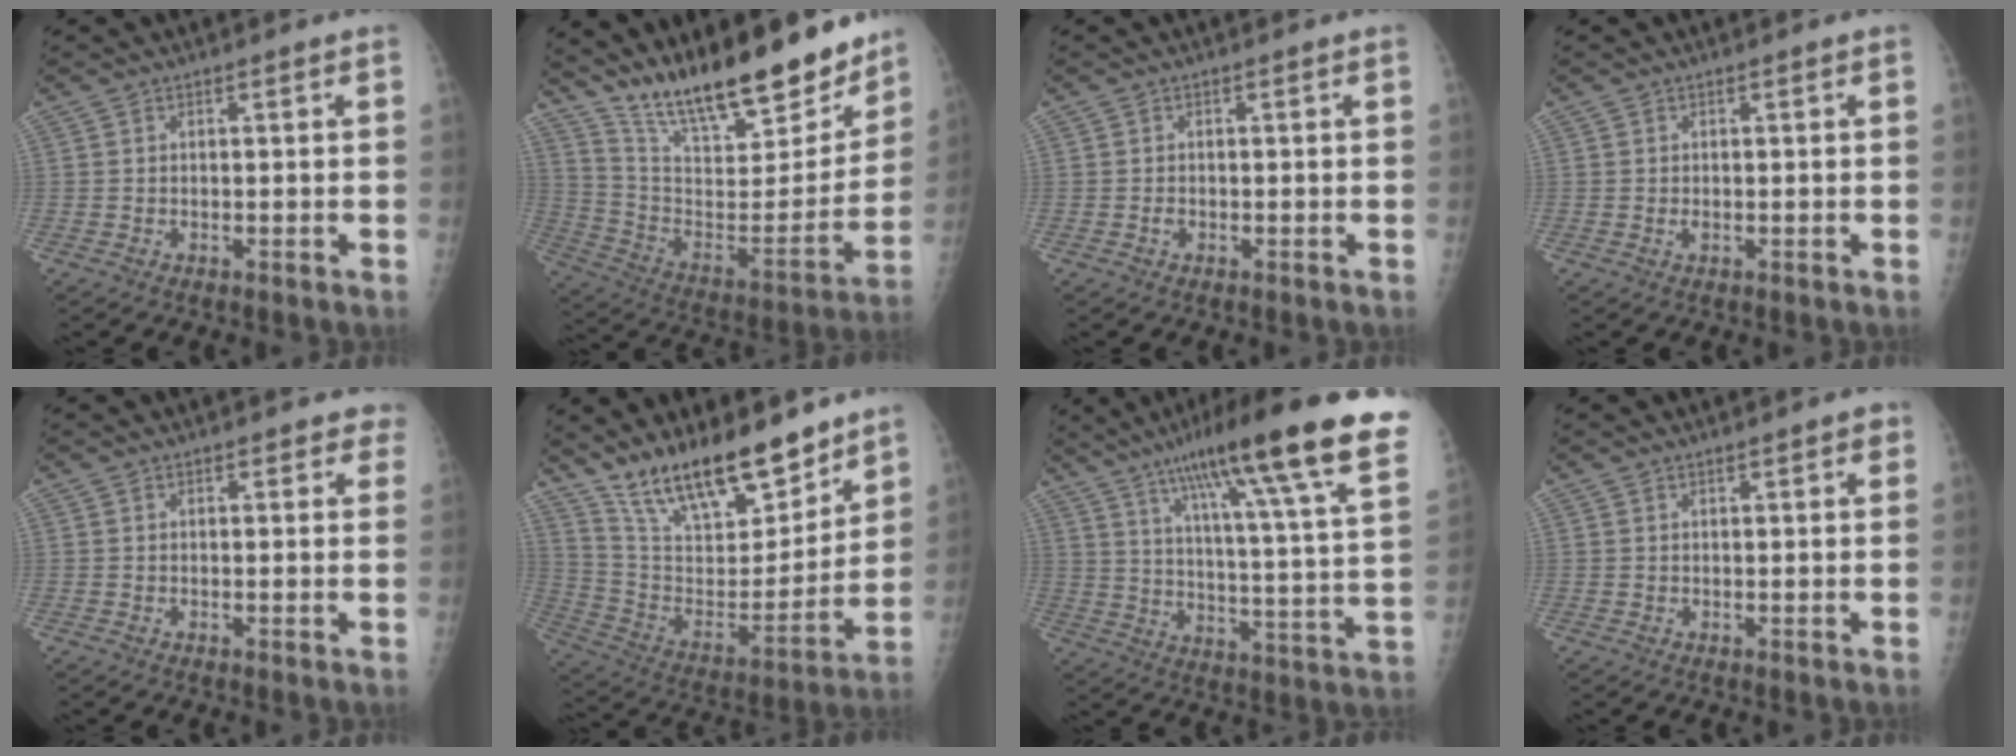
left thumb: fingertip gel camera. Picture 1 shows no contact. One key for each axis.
{"total": 25.9, "fx": 20.6, "fy": 7.3, "fz": 13.9, "tx": -0.188, "ty": -0.098, "tz": 0.338}
{"total": 0.6, "fx": -0.2, "fy": 0.4, "fz": 0.4, "tx": -0.006, "ty": 0.000, "tz": -0.005}
{"total": 0.8, "fx": 0.0, "fy": 0.4, "fz": 0.7, "tx": -0.011, "ty": 0.001, "tz": 0.002}
{"total": 2.9, "fx": 2.3, "fy": 1.4, "fz": 1.2, "tx": 0.018, "ty": -0.004, "tz": 0.017}
{"total": 21.3, "fx": 16.5, "fy": 7.2, "fz": 11.4, "tx": -0.154, "ty": -0.089, "tz": 0.294}
{"total": 27.2, "fx": 17.3, "fy": 2.8, "fz": 20.8, "tx": -0.305, "ty": -0.046, "tz": 0.250}
{"total": 2.3, "fx": 1.4, "fy": 0.6, "fz": 1.7, "tx": -0.017, "ty": -0.003, "tz": 0.016}